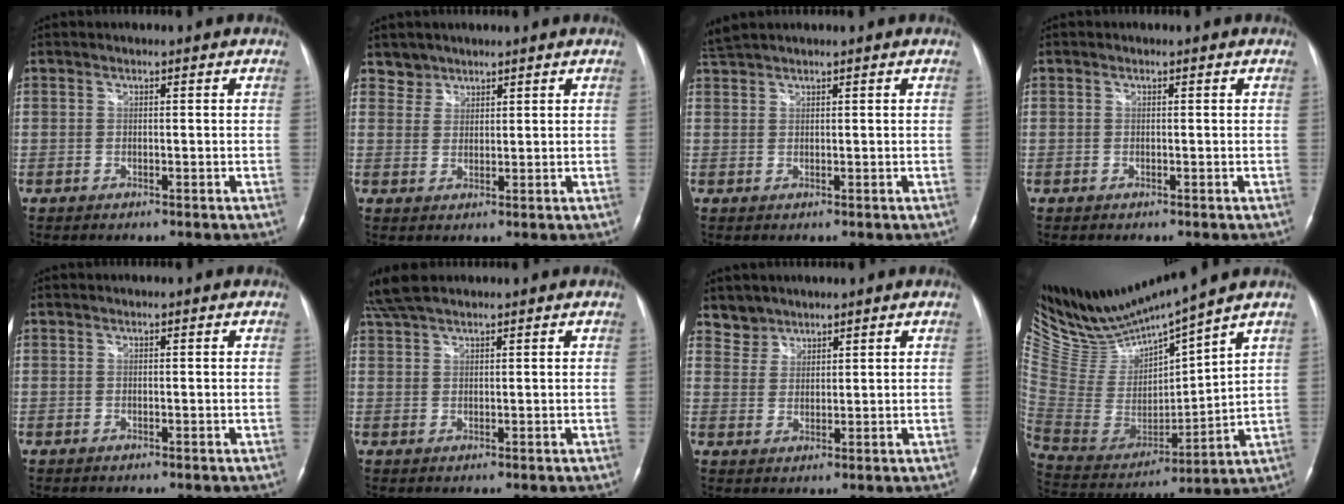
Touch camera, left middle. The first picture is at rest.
{"total": 2.5, "force": [2.0, 1.3, -0.6], "torque": [0.019, 0.006, 0.034]}
{"total": 2.2, "force": [2.1, -0.1, 0.6], "torque": [-0.016, 0.023, 0.046]}
{"total": 0.0}
{"total": 0.0}
{"total": 5.4, "force": [4.6, 1.3, 2.5], "torque": [-0.055, 0.028, 0.091]}
{"total": 3.2, "force": [2.7, 1.6, -0.7], "torque": [0.022, 0.006, 0.051]}
{"total": 15.0, "force": [14.3, -0.8, 4.5], "torque": [-0.106, -0.025, 0.297]}